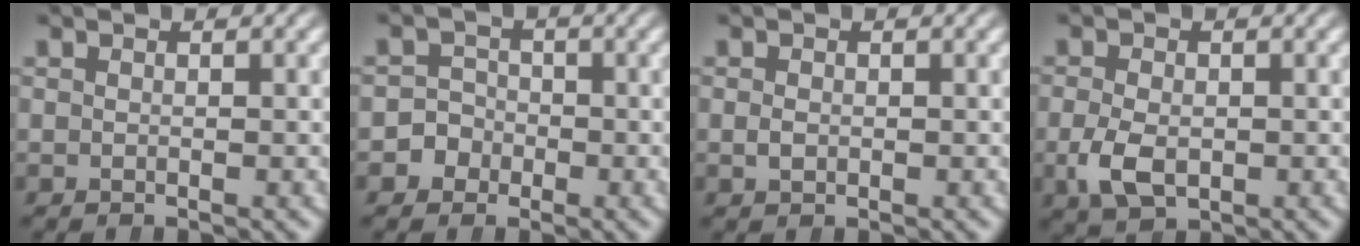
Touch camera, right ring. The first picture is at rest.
{"total": 4.5, "force": [-1.3, 4.2, 0.8], "torque": [-0.029, -0.006, -0.031]}
{"total": 0.0}
{"total": 3.1, "force": [-1.0, 2.0, 2.2], "torque": [-0.058, -0.021, -0.005]}